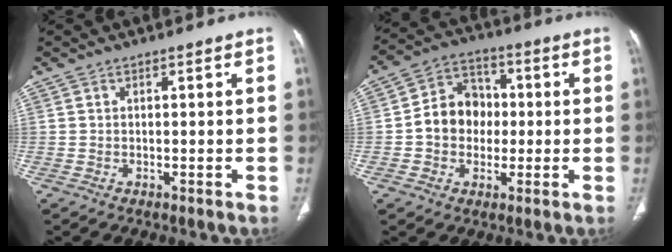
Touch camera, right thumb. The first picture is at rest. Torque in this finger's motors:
{"motor_torque": [1.10, 1.06, 0.83, -0.33, 0.03]}